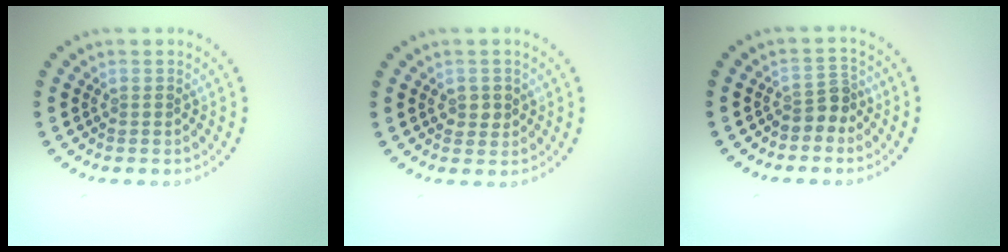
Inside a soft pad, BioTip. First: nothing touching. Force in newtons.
{"total": 1.5, "press": 1.5, "slide": 0.3}
{"total": 2.2, "press": 1.7, "slide": 1.4}